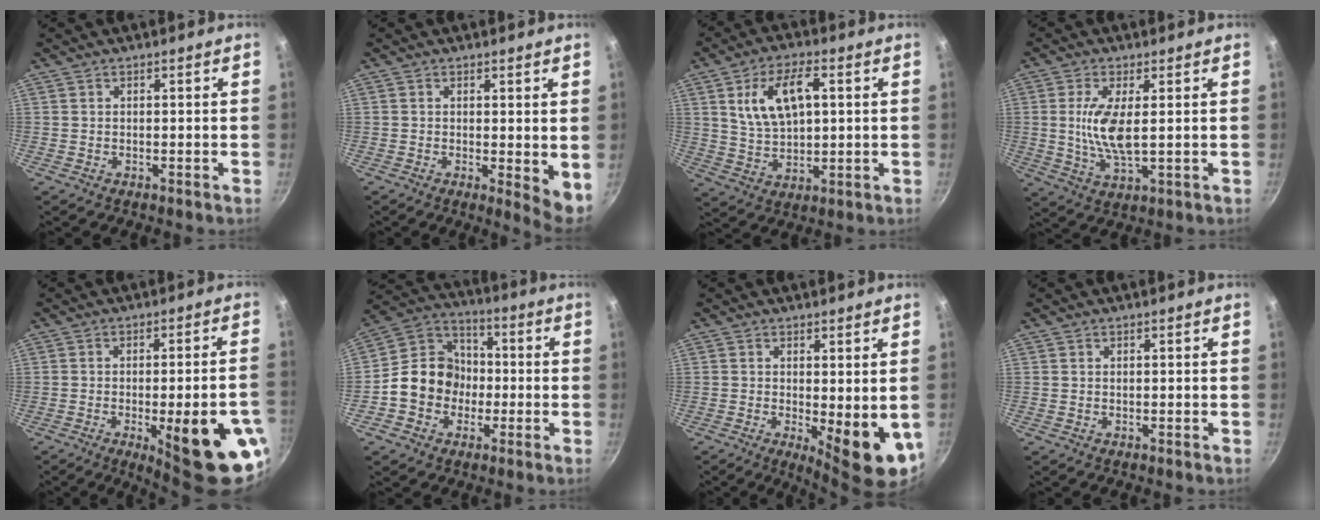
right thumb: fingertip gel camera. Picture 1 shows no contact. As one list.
[{"total": 5.0, "force": [0.5, 1.7, 4.6], "torque": [-0.060, -0.012, 0.007]}, {"total": 11.8, "force": [3.2, 6.2, 9.5], "torque": [-0.159, -0.001, 0.064]}, {"total": 8.5, "force": [0.9, 2.9, 7.9], "torque": [-0.163, -0.009, 0.021]}, {"total": 18.5, "force": [-6.4, 5.0, 16.6], "torque": [-0.188, 0.013, -0.073]}, {"total": 12.5, "force": [-2.3, 10.9, 5.7], "torque": [-0.057, 0.040, -0.059]}, {"total": 10.0, "force": [-1.2, 3.3, 9.4], "torque": [-0.108, -0.011, -0.004]}, {"total": 0.0}]